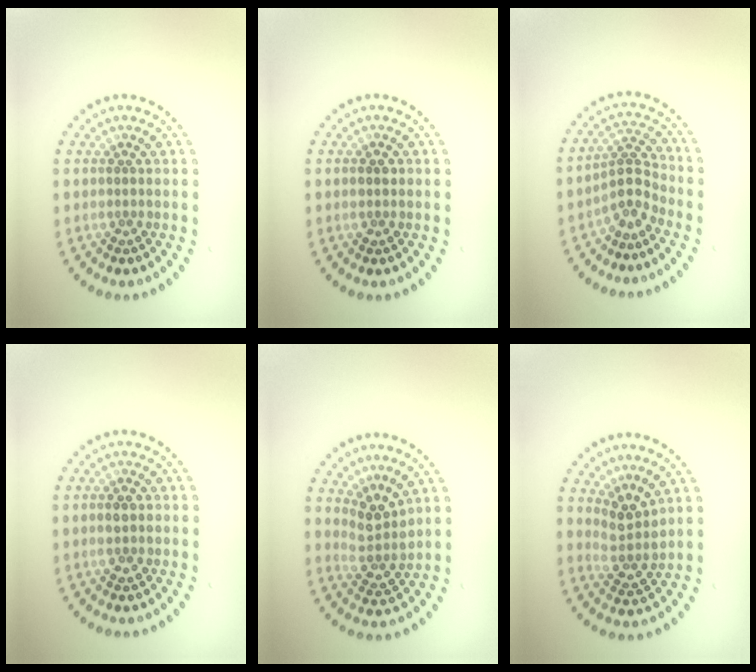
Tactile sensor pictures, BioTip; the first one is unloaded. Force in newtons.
{"total": 1.4, "press": 1.4, "slide": 0.2}
{"total": 2.8, "press": 2.1, "slide": 1.9}
{"total": 1.5, "press": 1.5, "slide": 0.1}
{"total": 3.0, "press": 2.3, "slide": 2.0}
{"total": 3.0, "press": 2.3, "slide": 1.9}